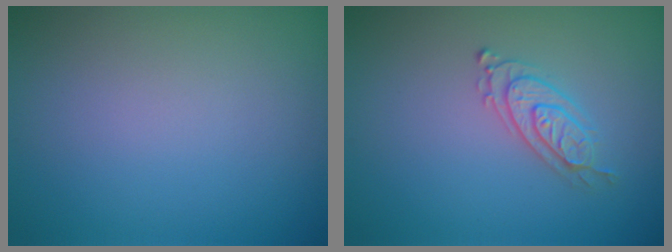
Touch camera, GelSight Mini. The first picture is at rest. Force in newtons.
{"total": 2.2, "press": 2.0, "slide": 0.8}